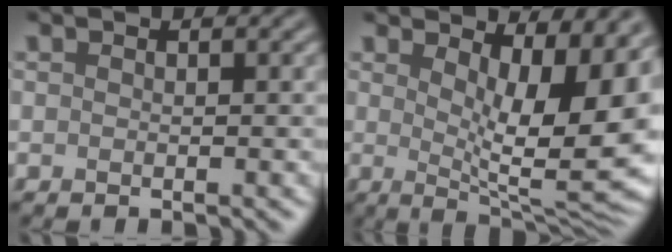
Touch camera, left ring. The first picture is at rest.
{"total": 12.6, "force": [3.2, 4.6, 11.2], "torque": [-0.121, -0.006, 0.051]}